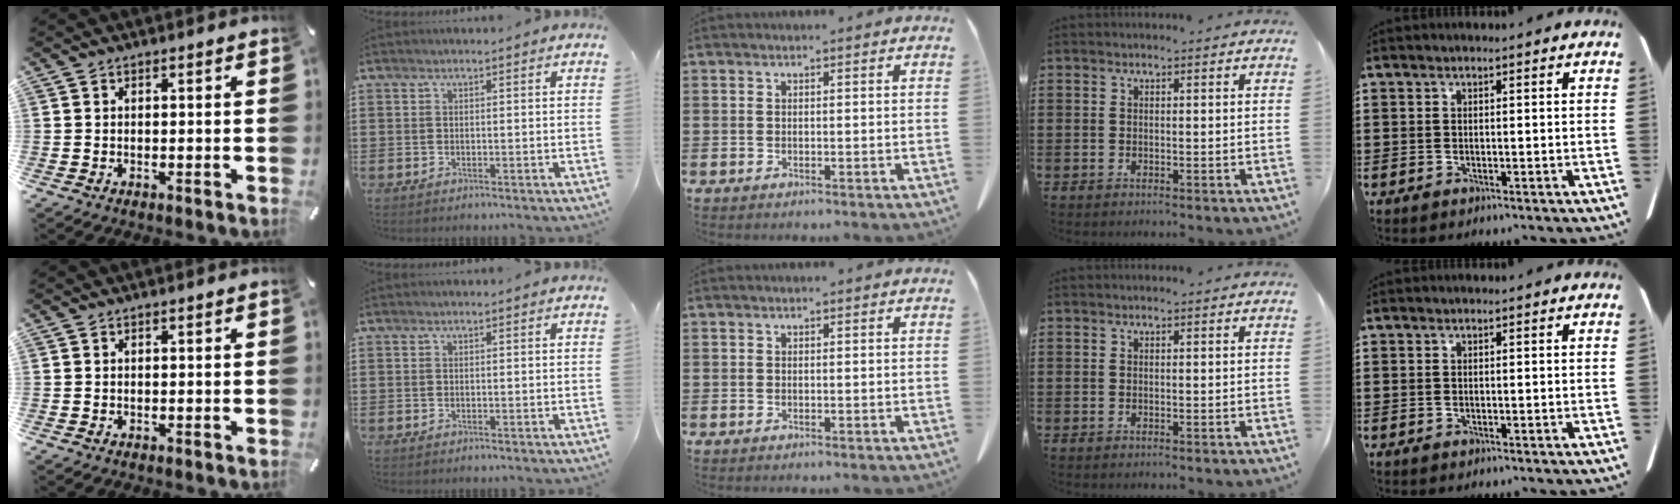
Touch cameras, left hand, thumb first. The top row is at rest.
{}